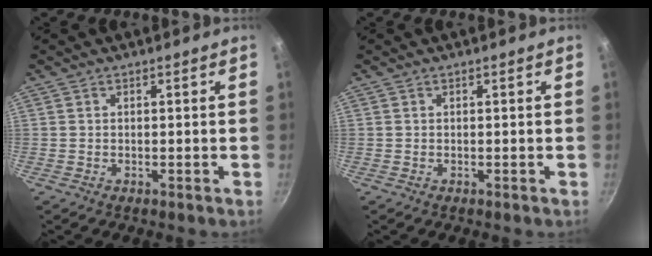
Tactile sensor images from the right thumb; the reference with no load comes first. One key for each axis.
{"total": 0.0}